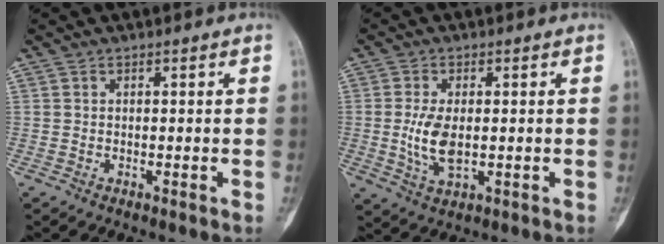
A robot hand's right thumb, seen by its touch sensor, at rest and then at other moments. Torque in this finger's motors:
{"motor_torque": [0.97, 0.90, 0.69, -0.59, 0.26]}